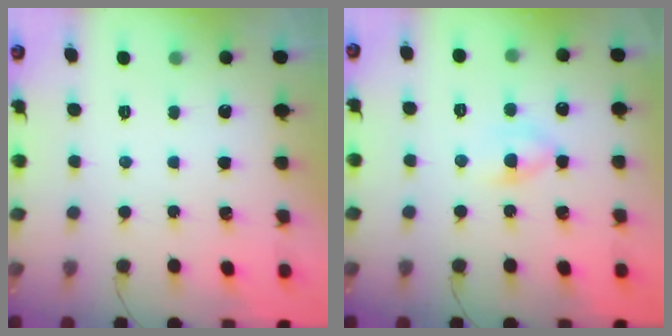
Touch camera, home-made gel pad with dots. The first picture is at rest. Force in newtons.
{"total": 5.2, "press": 4.9, "slide": 1.7}